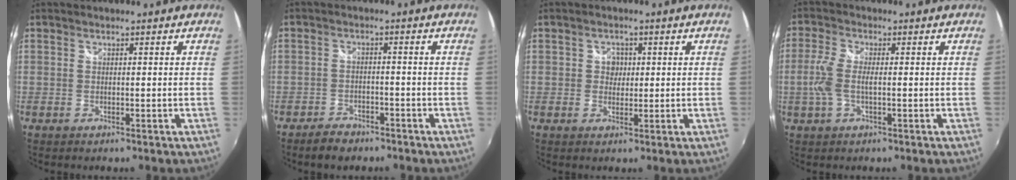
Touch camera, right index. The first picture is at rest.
{"total": 4.8, "force": [-3.9, 2.3, 1.6], "torque": [-0.048, 0.006, -0.063]}
{"total": 2.4, "force": [0.3, 2.2, 0.7], "torque": [-0.008, 0.006, 0.001]}
{"total": 5.5, "force": [-0.6, 2.0, 5.1], "torque": [-0.114, 0.001, -0.011]}